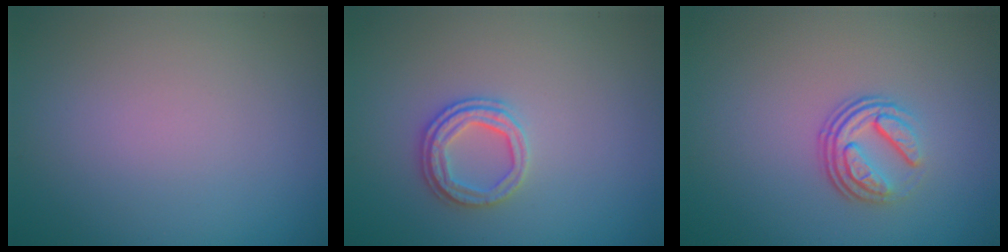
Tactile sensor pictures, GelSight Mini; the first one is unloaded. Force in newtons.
{"total": 2.6, "press": 2.4, "slide": 0.8}
{"total": 3.8, "press": 2.5, "slide": 2.8}